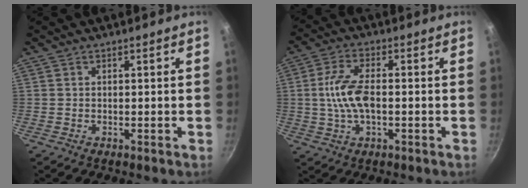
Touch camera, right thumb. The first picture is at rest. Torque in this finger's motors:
{"motor_torque": [-0.27, 0.69, 0.58, 0.54, 0.11]}